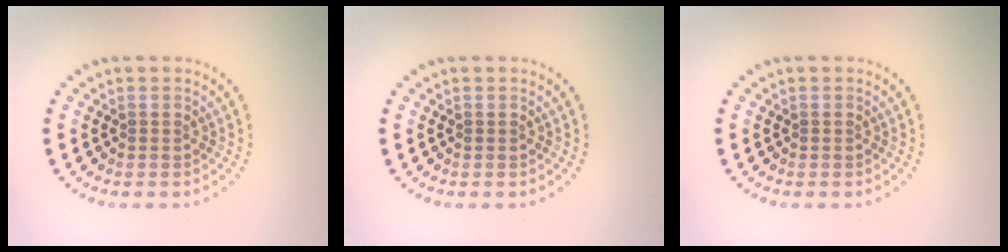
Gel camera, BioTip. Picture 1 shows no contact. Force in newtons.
{"total": 0.0}
{"total": 0.0}